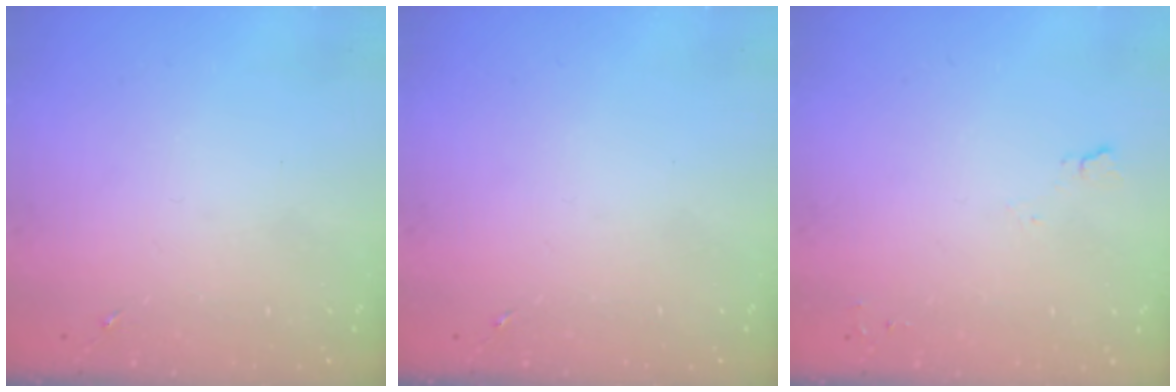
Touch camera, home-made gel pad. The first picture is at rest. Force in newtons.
{"total": 0.0}
{"total": 5.1, "press": 5.1, "slide": 0.6}